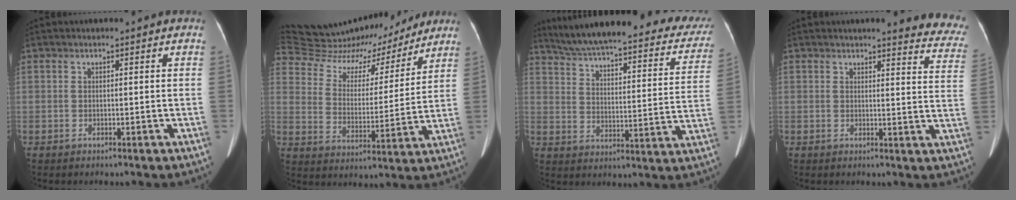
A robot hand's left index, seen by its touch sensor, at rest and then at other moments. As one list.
[{"total": 23.6, "force": [21.3, 7.8, 6.3], "torque": [-0.132, 0.023, 0.316]}, {"total": 29.9, "force": [25.9, 6.5, 13.5], "torque": [-0.205, -0.033, 0.318]}, {"total": 12.1, "force": [11.3, 1.9, 3.6], "torque": [-0.005, -0.062, 0.089]}]